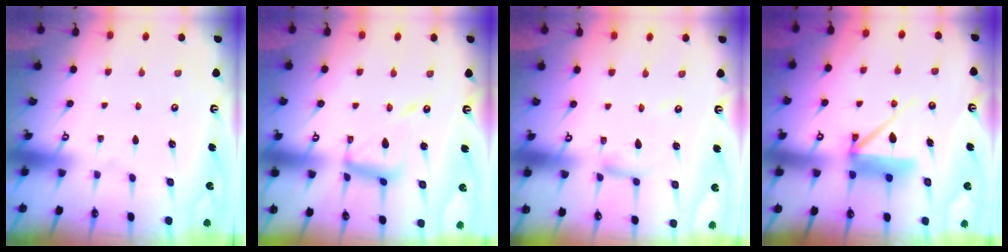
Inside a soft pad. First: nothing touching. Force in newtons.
{"total": 12.3, "press": 12.3, "slide": 1.0}
{"total": 6.3, "press": 6.3, "slide": 0.4}
{"total": 10.0, "press": 9.9, "slide": 1.0}